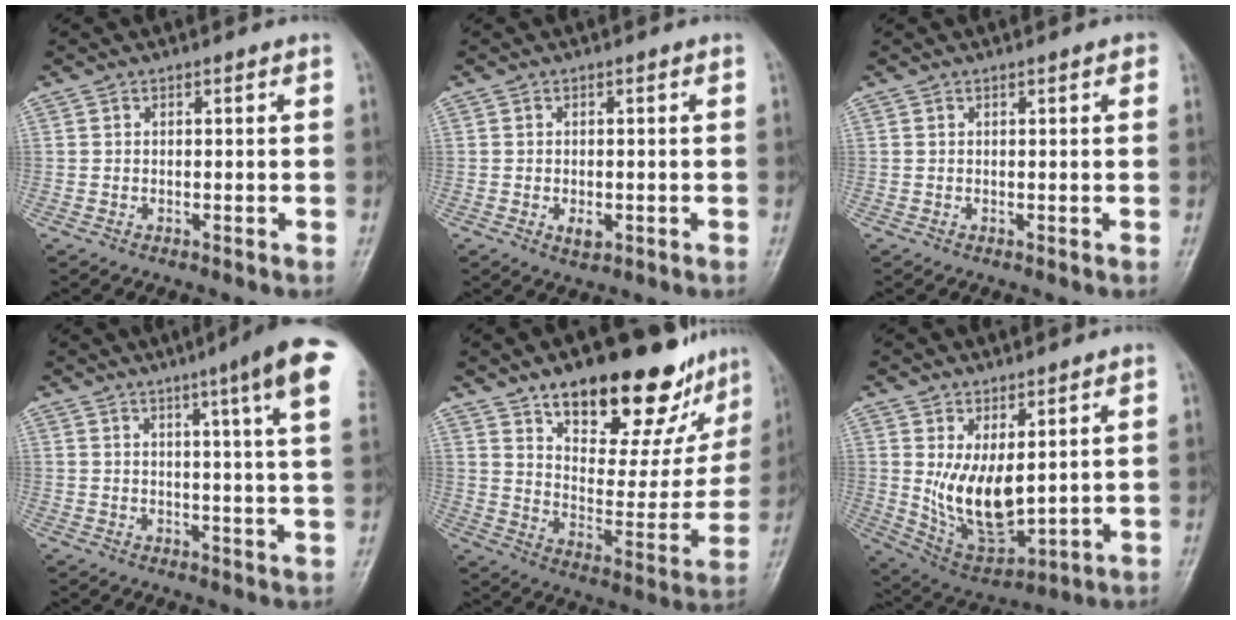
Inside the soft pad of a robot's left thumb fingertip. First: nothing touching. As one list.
[{"total": 2.5, "force": [-0.7, 1.5, 1.8], "torque": [-0.025, -0.002, -0.008]}, {"total": 1.1, "force": [0.5, 0.4, 0.9], "torque": [-0.011, 0.002, 0.004]}, {"total": 13.3, "force": [7.0, 0.4, 11.4], "torque": [-0.149, -0.022, 0.074]}, {"total": 25.1, "force": [17.7, 10.7, 14.2], "torque": [-0.150, -0.086, 0.261]}, {"total": 11.5, "force": [2.0, 5.6, 9.8], "torque": [-0.158, -0.031, 0.063]}]